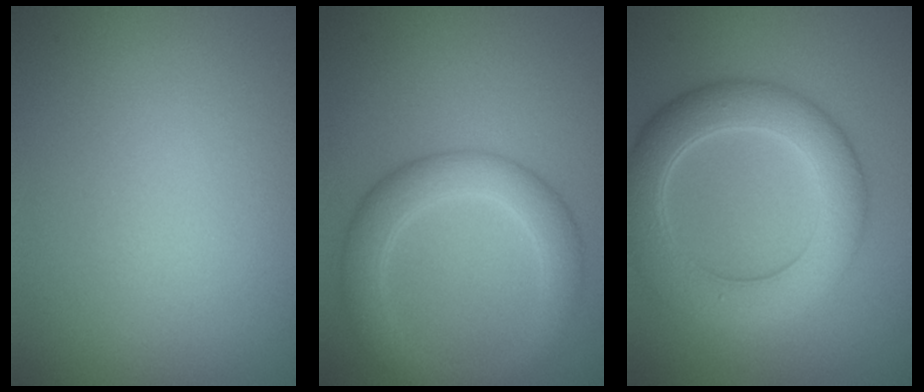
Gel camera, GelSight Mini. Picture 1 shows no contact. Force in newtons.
{"total": 4.5, "press": 4.5, "slide": 0.1}
{"total": 6.7, "press": 6.7, "slide": 0.2}